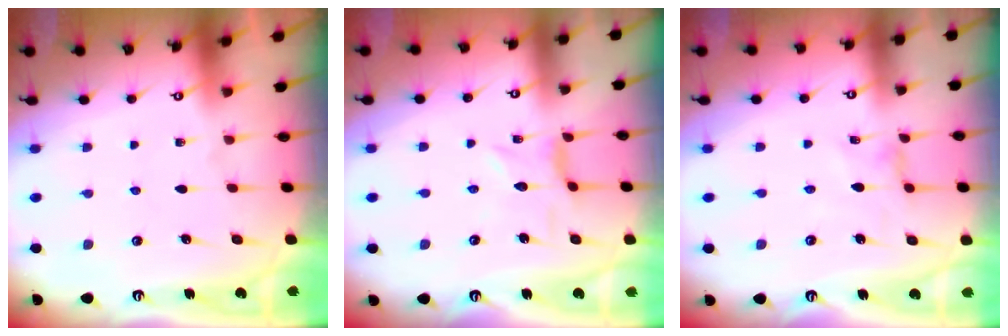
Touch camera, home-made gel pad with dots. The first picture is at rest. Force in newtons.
{"total": 1.5, "press": 1.5, "slide": 0.2}
{"total": 0.5, "press": 0.5, "slide": 0.2}